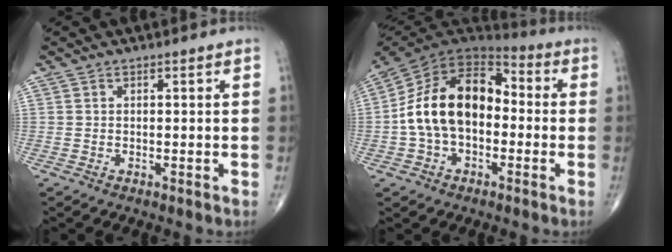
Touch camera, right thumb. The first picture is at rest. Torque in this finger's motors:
{"motor_torque": [2.03, 2.98, 1.76, -0.23, 0.19]}